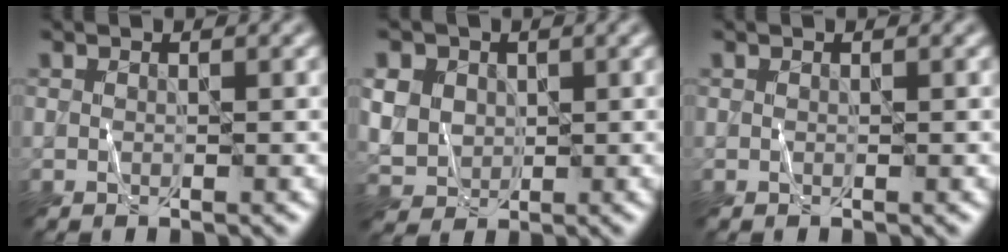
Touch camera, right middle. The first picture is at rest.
{"total": 6.1, "force": [2.0, 5.1, 2.6], "torque": [-0.079, 0.019, 0.036]}
{"total": 0.0}